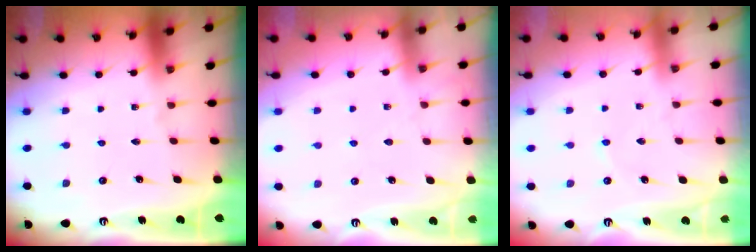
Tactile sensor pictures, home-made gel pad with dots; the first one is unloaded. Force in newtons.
{"total": 5.3, "press": 5.2, "slide": 0.6}
{"total": 1.2, "press": 1.2, "slide": 0.2}